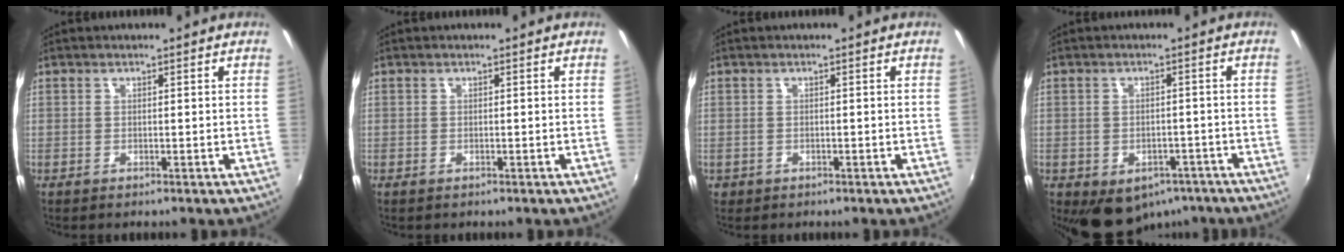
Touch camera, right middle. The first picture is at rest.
{"total": 0.0}
{"total": 1.5, "force": [-0.6, 1.2, 0.4], "torque": [-0.012, -0.005, -0.008]}
{"total": 10.7, "force": [-6.5, 7.2, 4.6], "torque": [-0.091, 0.001, -0.066]}